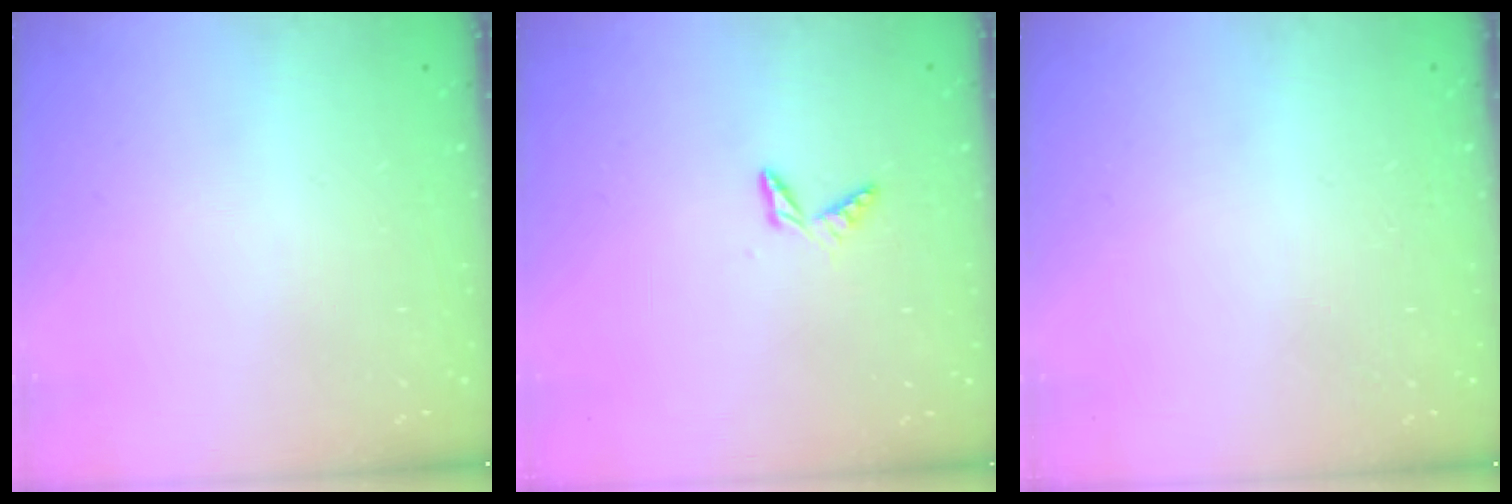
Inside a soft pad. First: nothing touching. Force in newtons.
{"total": 3.7, "press": 3.7, "slide": 0.2}
{"total": 0.0}